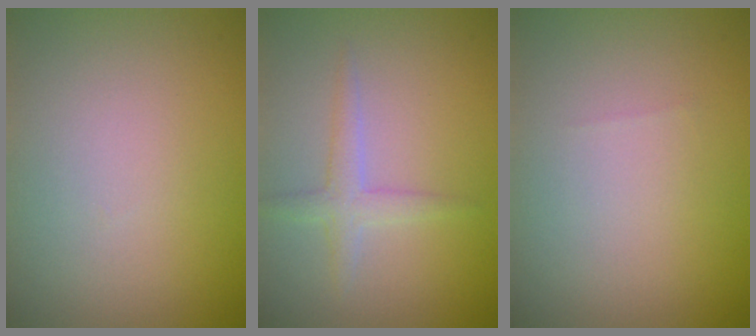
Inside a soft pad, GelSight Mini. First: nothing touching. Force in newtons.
{"total": 1.9, "press": 1.9, "slide": 0.2}
{"total": 0.0}